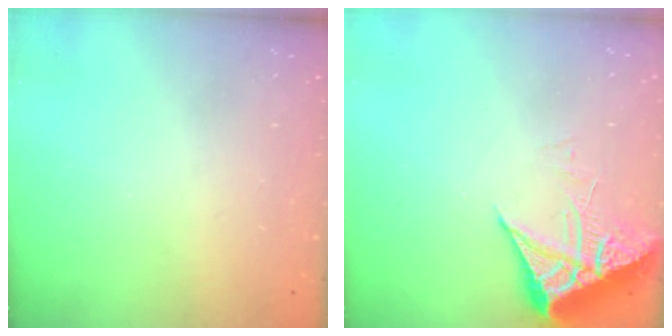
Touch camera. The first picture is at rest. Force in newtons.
{"total": 6.6, "press": 6.6, "slide": 0.8}